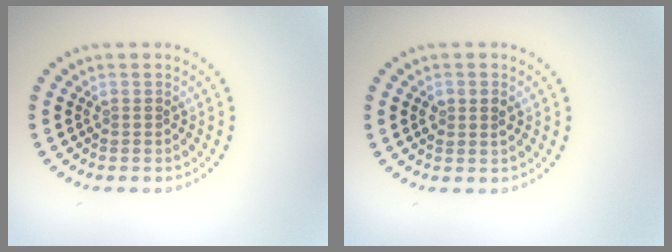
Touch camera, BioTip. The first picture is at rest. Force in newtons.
{"total": 1.5, "press": 1.5, "slide": 0.4}